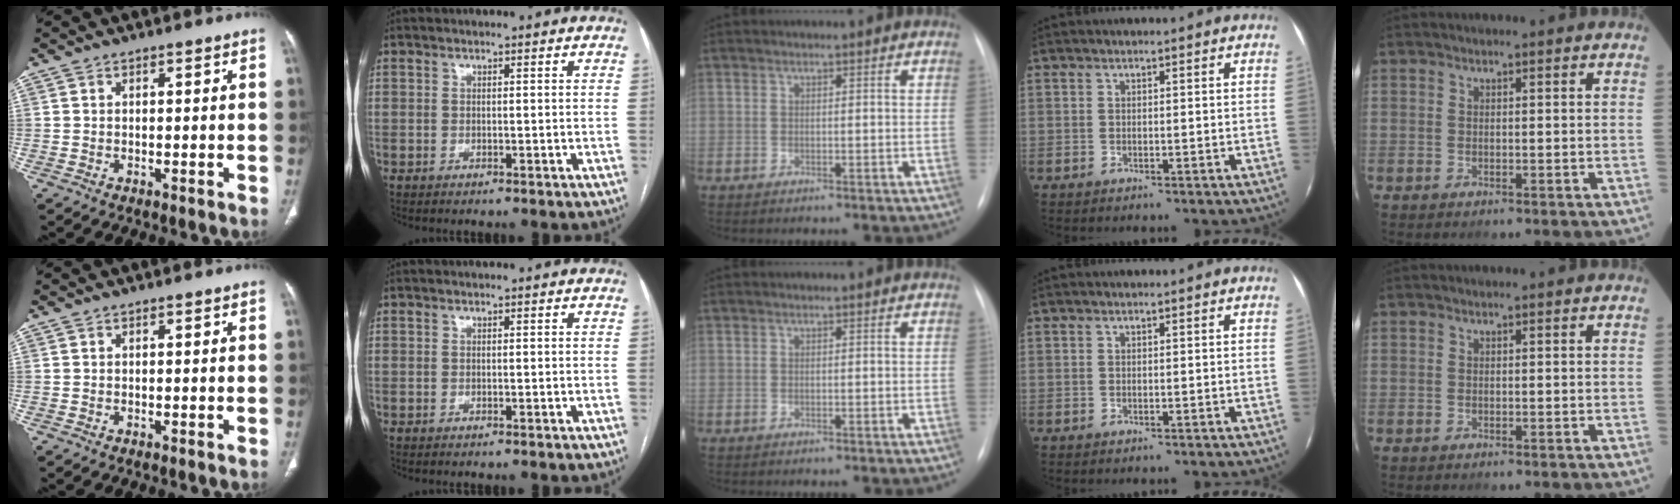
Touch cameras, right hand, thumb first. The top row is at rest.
{}